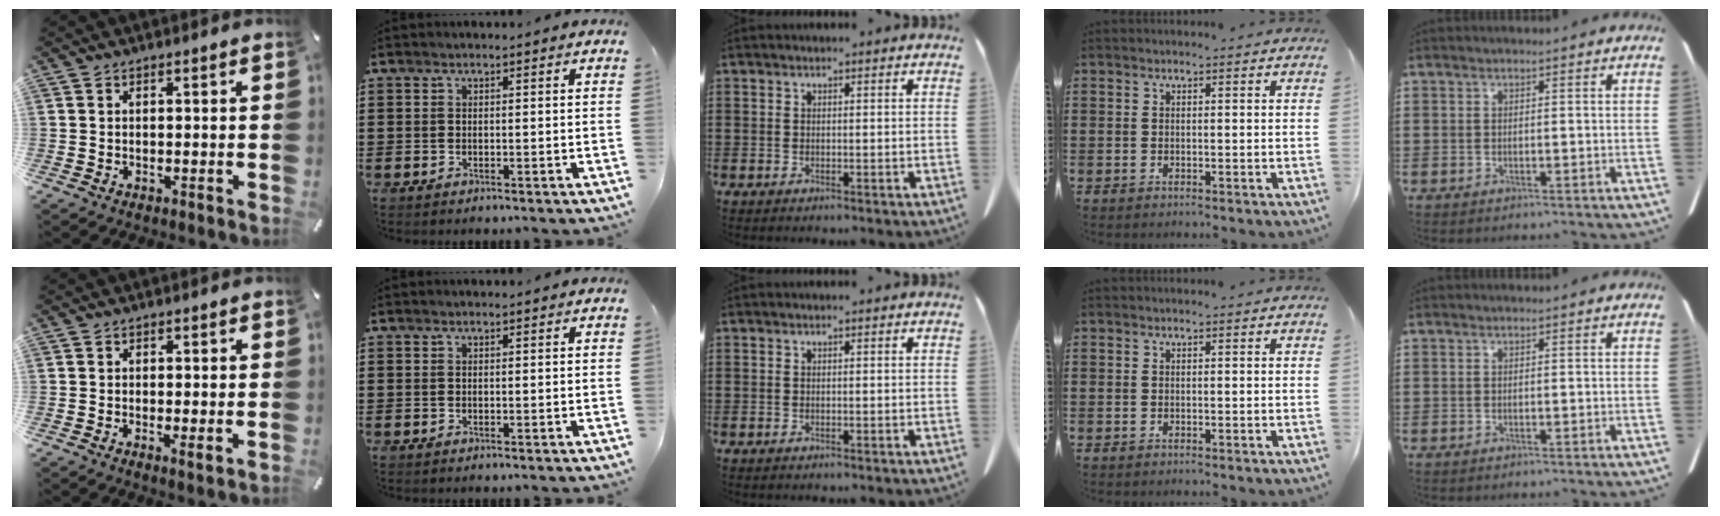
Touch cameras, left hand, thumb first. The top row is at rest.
{"thumb": {"total": 1.6, "force": [0.0, 0.5, 1.5], "torque": [-0.026, -0.003, 0.001]}}